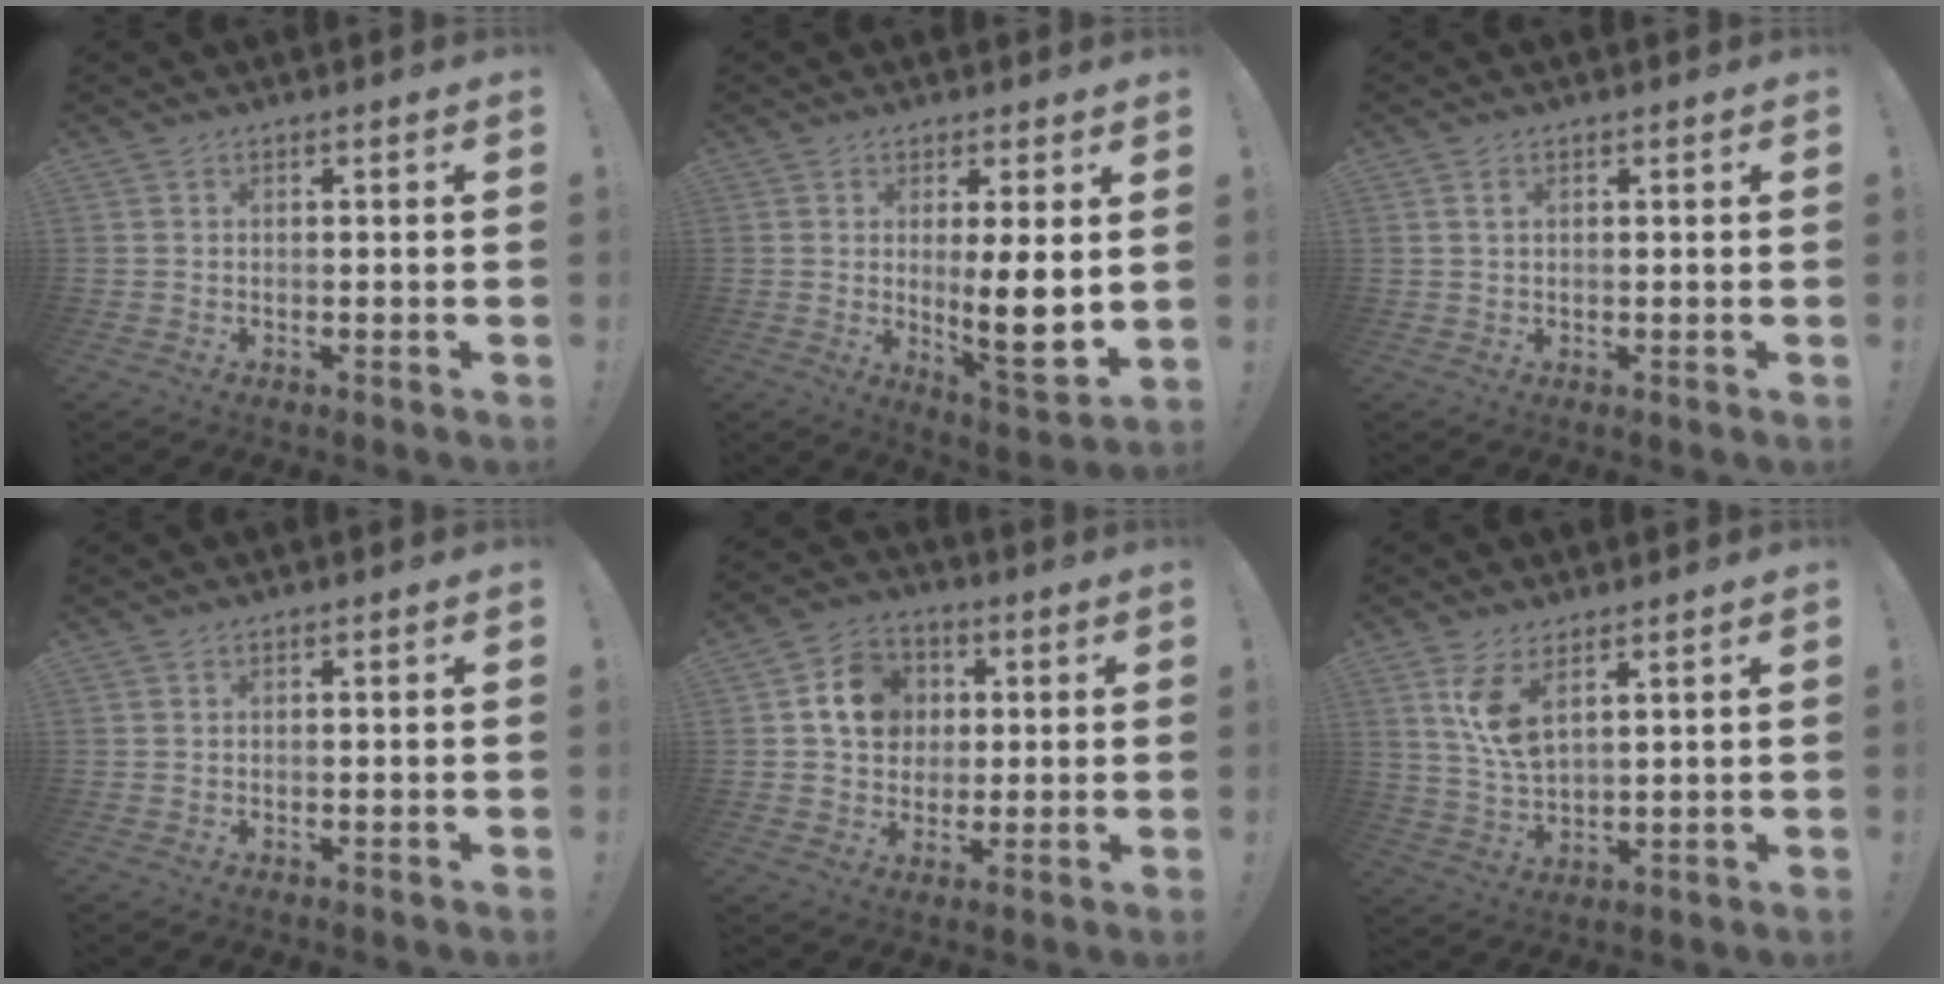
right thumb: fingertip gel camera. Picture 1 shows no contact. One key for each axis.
{"total": 10.8, "fx": 0.9, "fy": 1.7, "fz": 10.6, "tx": -0.151, "ty": -0.027, "tz": 0.012}
{"total": 1.4, "fx": 0.7, "fy": 0.7, "fz": 1.0, "tx": -0.012, "ty": -0.001, "tz": 0.012}
{"total": 0.0}
{"total": 11.8, "fx": 2.8, "fy": 10.1, "fz": 5.4, "tx": -0.074, "ty": 0.001, "tz": 0.059}
{"total": 9.1, "fx": 4.8, "fy": 3.9, "fz": 6.7, "tx": -0.120, "ty": -0.026, "tz": 0.087}